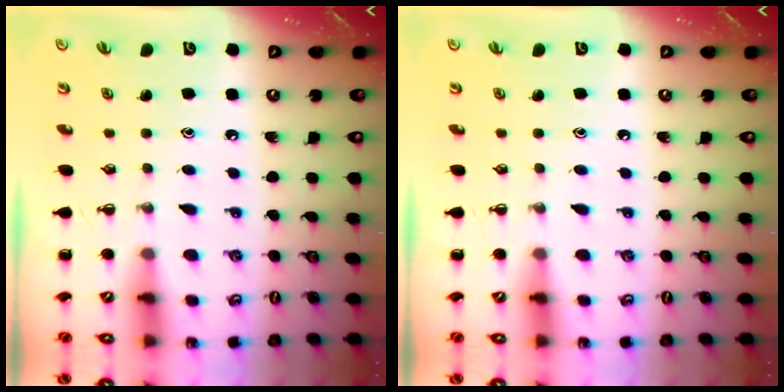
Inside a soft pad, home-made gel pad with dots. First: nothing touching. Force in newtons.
{"total": 0.0}